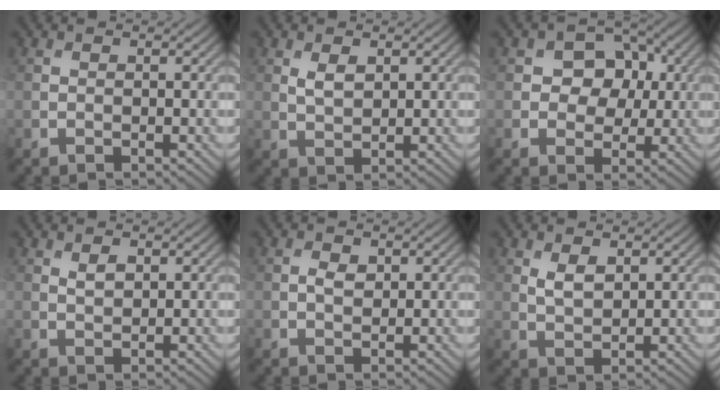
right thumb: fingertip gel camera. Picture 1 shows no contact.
{"total": 2.3, "force": [1.0, 1.2, 1.7], "torque": [-0.039, -0.004, 0.022]}
{"total": 6.4, "force": [0.9, 5.1, 3.8], "torque": [-0.060, 0.004, -0.004]}
{"total": 1.6, "force": [0.7, 0.9, 1.1], "torque": [-0.023, -0.003, 0.017]}
{"total": 1.7, "force": [0.4, 1.1, 1.2], "torque": [-0.024, -0.002, 0.007]}
{"total": 2.7, "force": [1.1, 1.4, 2.0], "torque": [-0.047, -0.005, 0.027]}